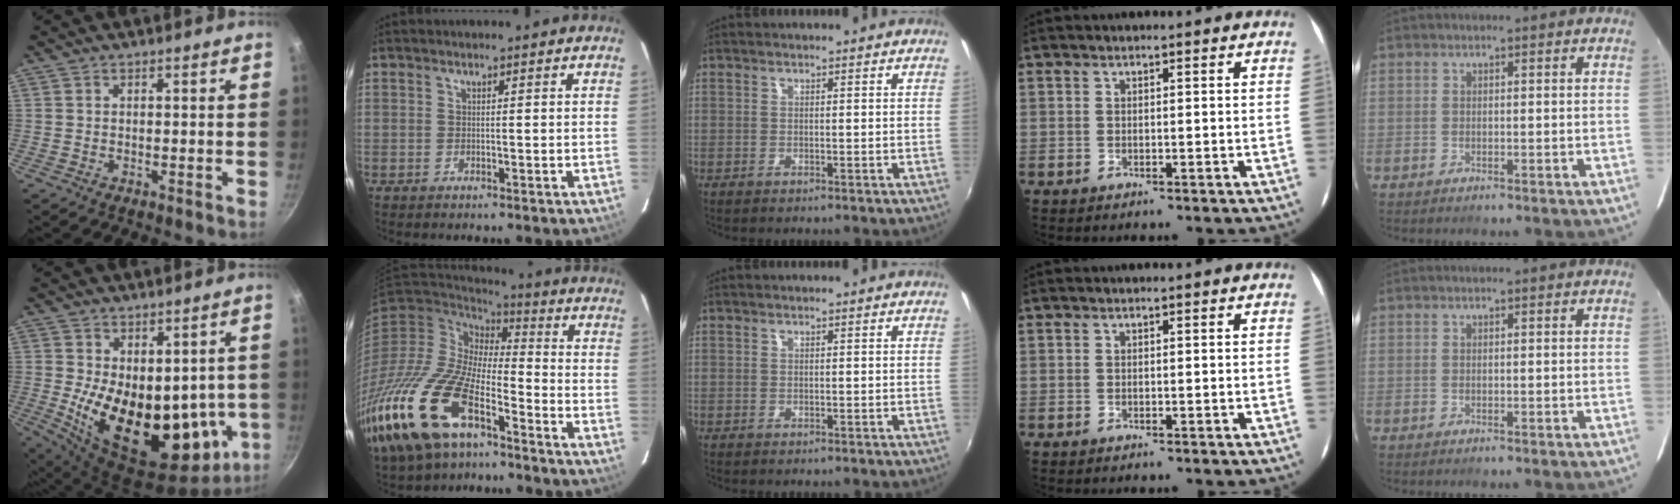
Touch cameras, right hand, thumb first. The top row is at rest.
{"thumb": {"total": 21.0, "force": [0.3, 12.1, 17.1], "torque": [-0.245, -0.047, 0.035]}, "index": {"total": 22.2, "force": [-12.4, 10.3, 15.3], "torque": [-0.341, -0.035, -0.238]}}